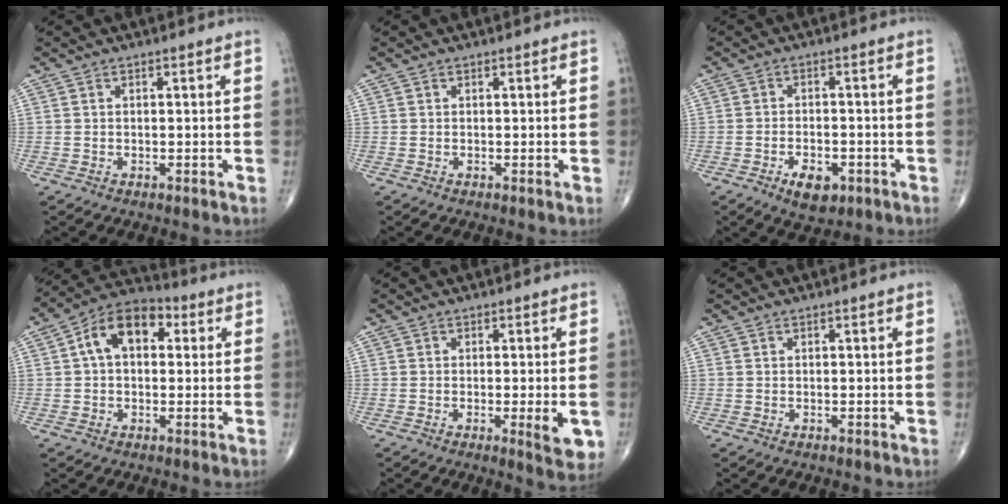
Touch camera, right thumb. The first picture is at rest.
{"total": 0.0}
{"total": 5.9, "force": [-2.8, 3.2, 4.1], "torque": [-0.058, 0.008, -0.040]}
{"total": 11.1, "force": [2.4, 7.2, 8.1], "torque": [-0.118, 0.030, 0.027]}
{"total": 5.1, "force": [-1.0, 1.1, 4.8], "torque": [-0.065, -0.013, -0.015]}
{"total": 0.0}